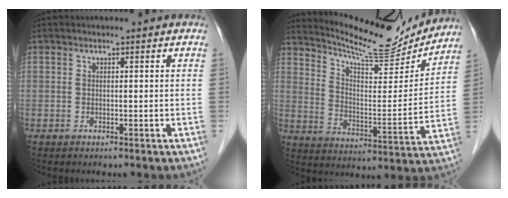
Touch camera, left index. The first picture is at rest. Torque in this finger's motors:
{"motor_torque": [0.38, -0.52, 0.29, 0.05]}